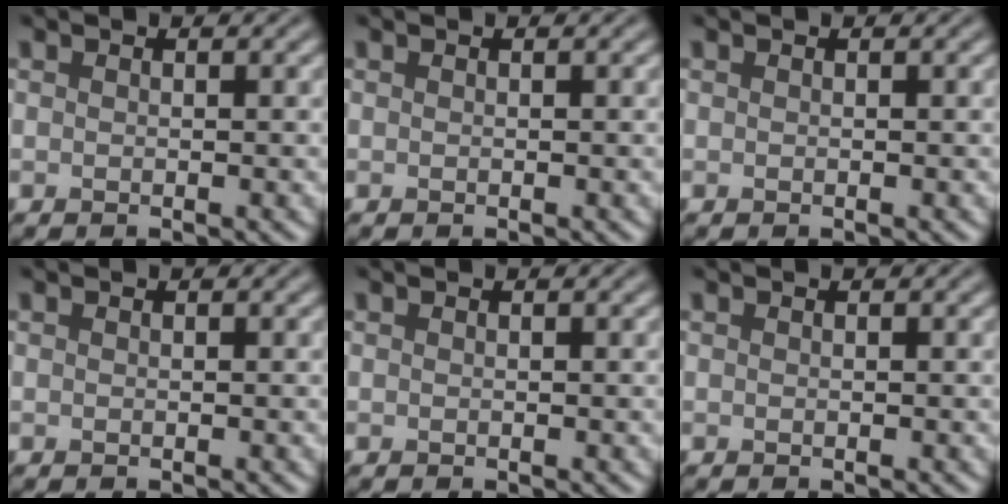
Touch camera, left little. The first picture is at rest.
{"total": 0.0}
{"total": 0.0}
{"total": 0.0}
{"total": 0.0}
{"total": 0.0}